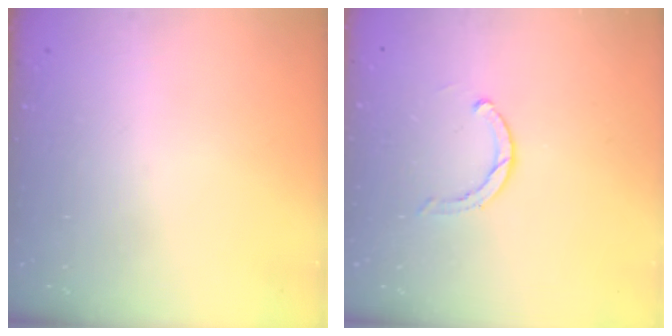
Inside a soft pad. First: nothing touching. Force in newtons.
{"total": 2.8, "press": 2.7, "slide": 0.3}